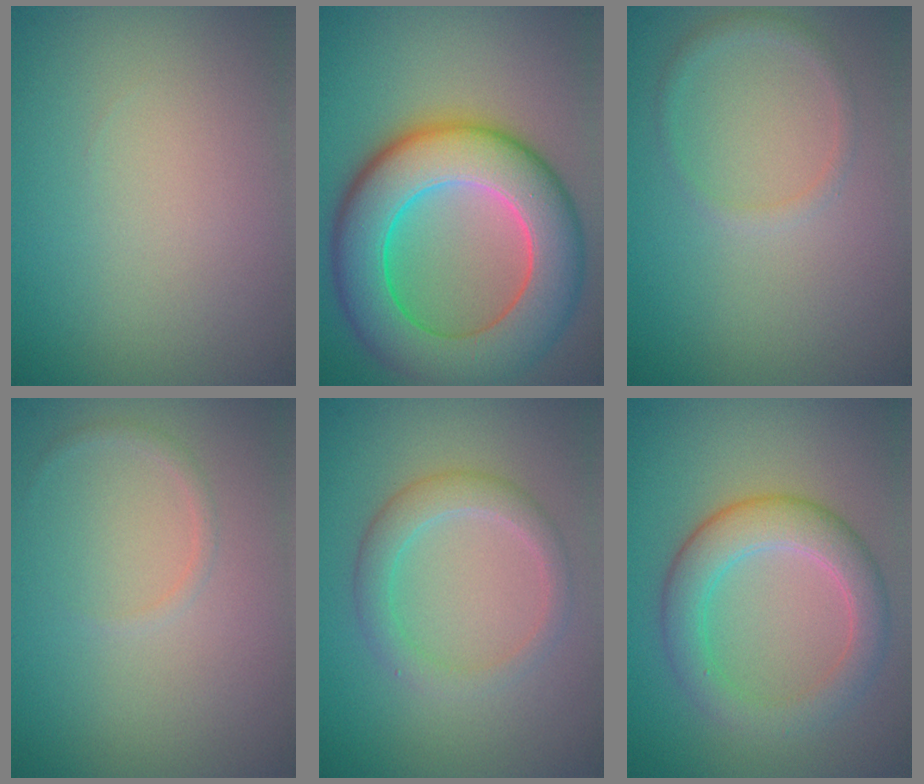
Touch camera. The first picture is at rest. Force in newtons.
{"total": 11.3, "press": 11.3, "slide": 0.2}
{"total": 1.1, "press": 1.1, "slide": 0.0}
{"total": 0.7, "press": 0.7, "slide": 0.0}
{"total": 2.8, "press": 2.8, "slide": 0.2}
{"total": 4.7, "press": 4.7, "slide": 0.1}